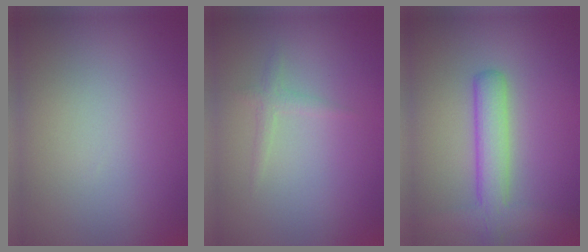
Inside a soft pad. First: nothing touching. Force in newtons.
{"total": 1.1, "press": 1.0, "slide": 0.1}
{"total": 4.2, "press": 4.2, "slide": 0.1}